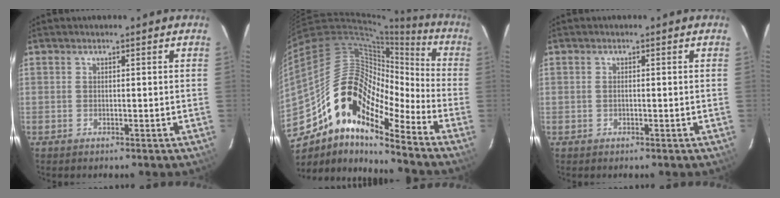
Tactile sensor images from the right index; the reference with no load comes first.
{"total": 18.8, "force": [-12.3, 7.4, 12.2], "torque": [-0.195, 0.002, -0.243]}
{"total": 0.6, "force": [-0.1, 0.3, 0.5], "torque": [-0.010, 0.001, -0.002]}